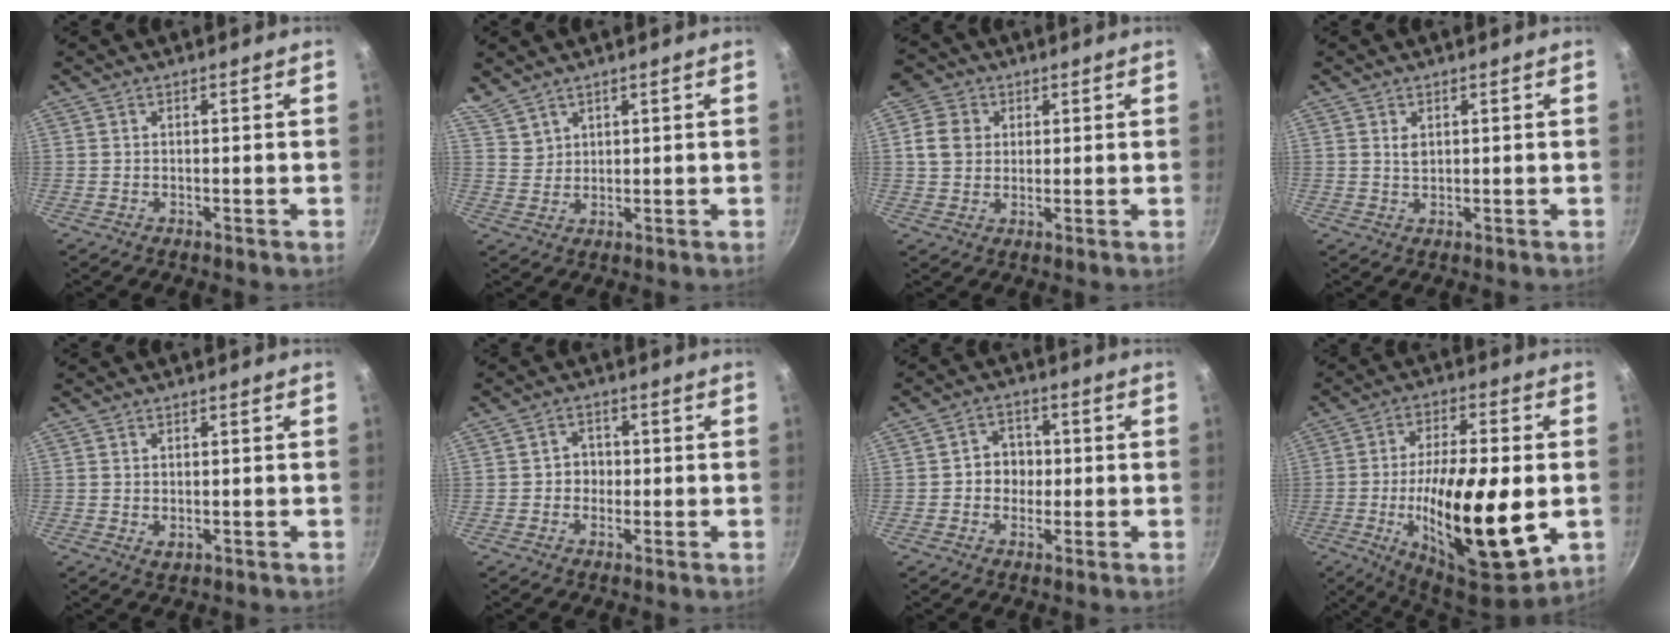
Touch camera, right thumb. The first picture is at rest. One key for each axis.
{"total": 4.5, "fx": 4.0, "fy": 1.9, "fz": 0.7, "tx": -0.001, "ty": -0.003, "tz": 0.089}
{"total": 6.6, "fx": 1.7, "fy": 5.7, "fz": 2.7, "tx": -0.012, "ty": 0.004, "tz": 0.025}
{"total": 1.7, "fx": 0.7, "fy": 1.1, "fz": 1.2, "tx": -0.020, "ty": -0.002, "tz": 0.014}
{"total": 1.6, "fx": 0.1, "fy": 1.1, "fz": 1.1, "tx": -0.017, "ty": -0.004, "tz": 0.004}
{"total": 3.3, "fx": -0.4, "fy": 3.0, "fz": 1.2, "tx": 0.008, "ty": 0.007, "tz": -0.009}
{"total": 5.5, "fx": -0.3, "fy": 5.0, "fz": 2.4, "tx": 0.000, "ty": 0.010, "tz": -0.011}
{"total": 23.6, "fx": -4.0, "fy": 8.5, "fz": 21.7, "tx": -0.347, "ty": 0.006, "tz": -0.063}